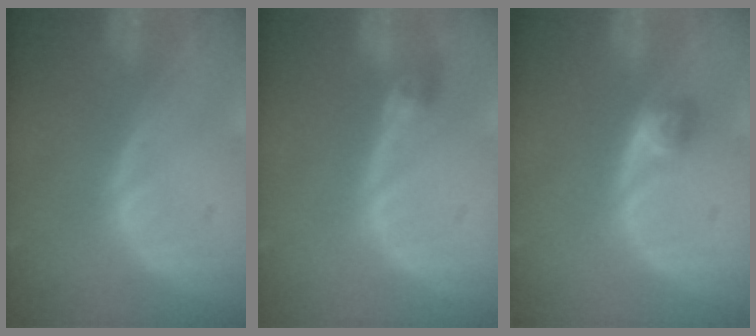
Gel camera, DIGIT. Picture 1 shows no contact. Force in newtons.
{"total": 2.9, "press": 2.6, "slide": 1.4}
{"total": 2.6, "press": 2.3, "slide": 1.1}